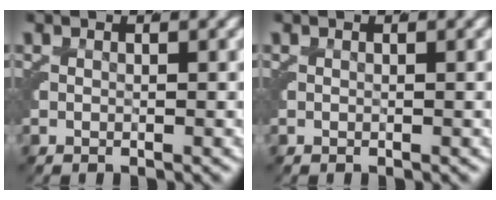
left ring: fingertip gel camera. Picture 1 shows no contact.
{"total": 0.0}